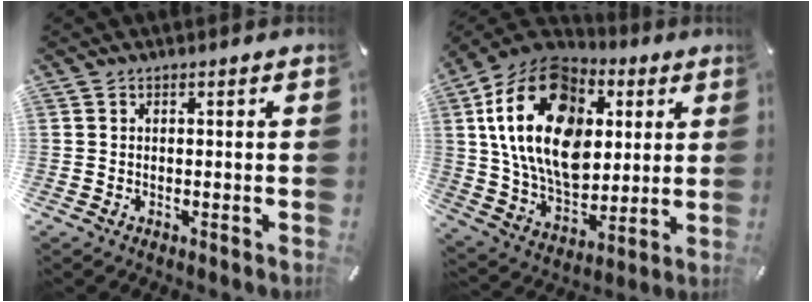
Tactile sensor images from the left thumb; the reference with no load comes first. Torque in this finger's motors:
{"motor_torque": [2.52, 2.48, 1.75, -1.02, 1.06]}